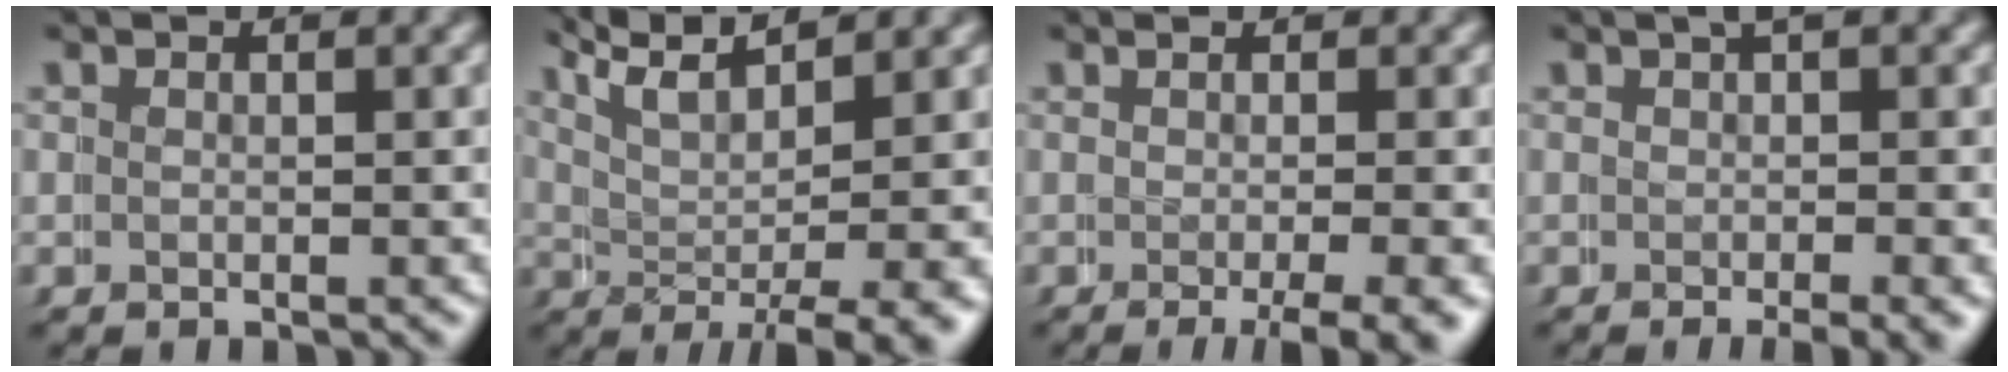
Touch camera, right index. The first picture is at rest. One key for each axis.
{"total": 7.1, "fx": 3.8, "fy": 2.3, "fz": 5.5, "tx": -0.097, "ty": -0.005, "tz": 0.056}
{"total": 3.4, "fx": -1.6, "fy": 0.5, "fz": 3.0, "tx": -0.034, "ty": 0.001, "tz": -0.027}
{"total": 2.8, "fx": 0.0, "fy": 0.8, "fz": 2.7, "tx": -0.025, "ty": 0.013, "tz": -0.009}